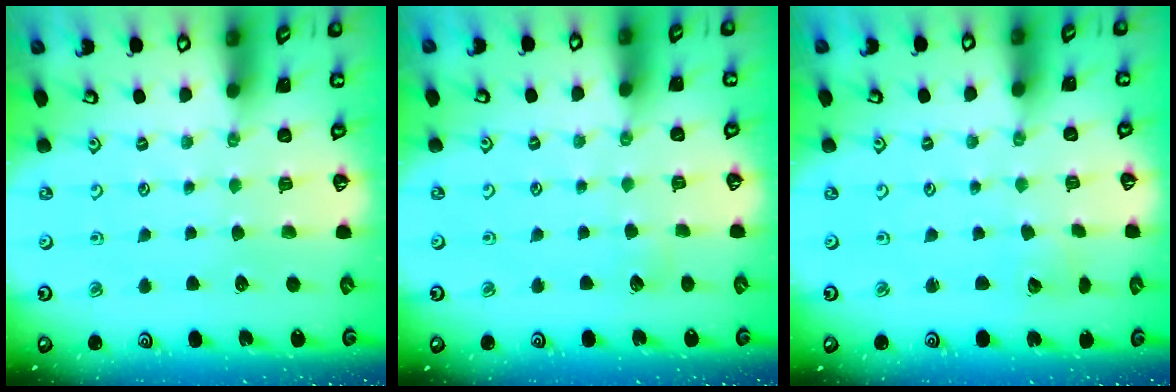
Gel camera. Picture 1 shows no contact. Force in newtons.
{"total": 1.8, "press": 1.8, "slide": 0.2}
{"total": 2.6, "press": 2.6, "slide": 0.2}